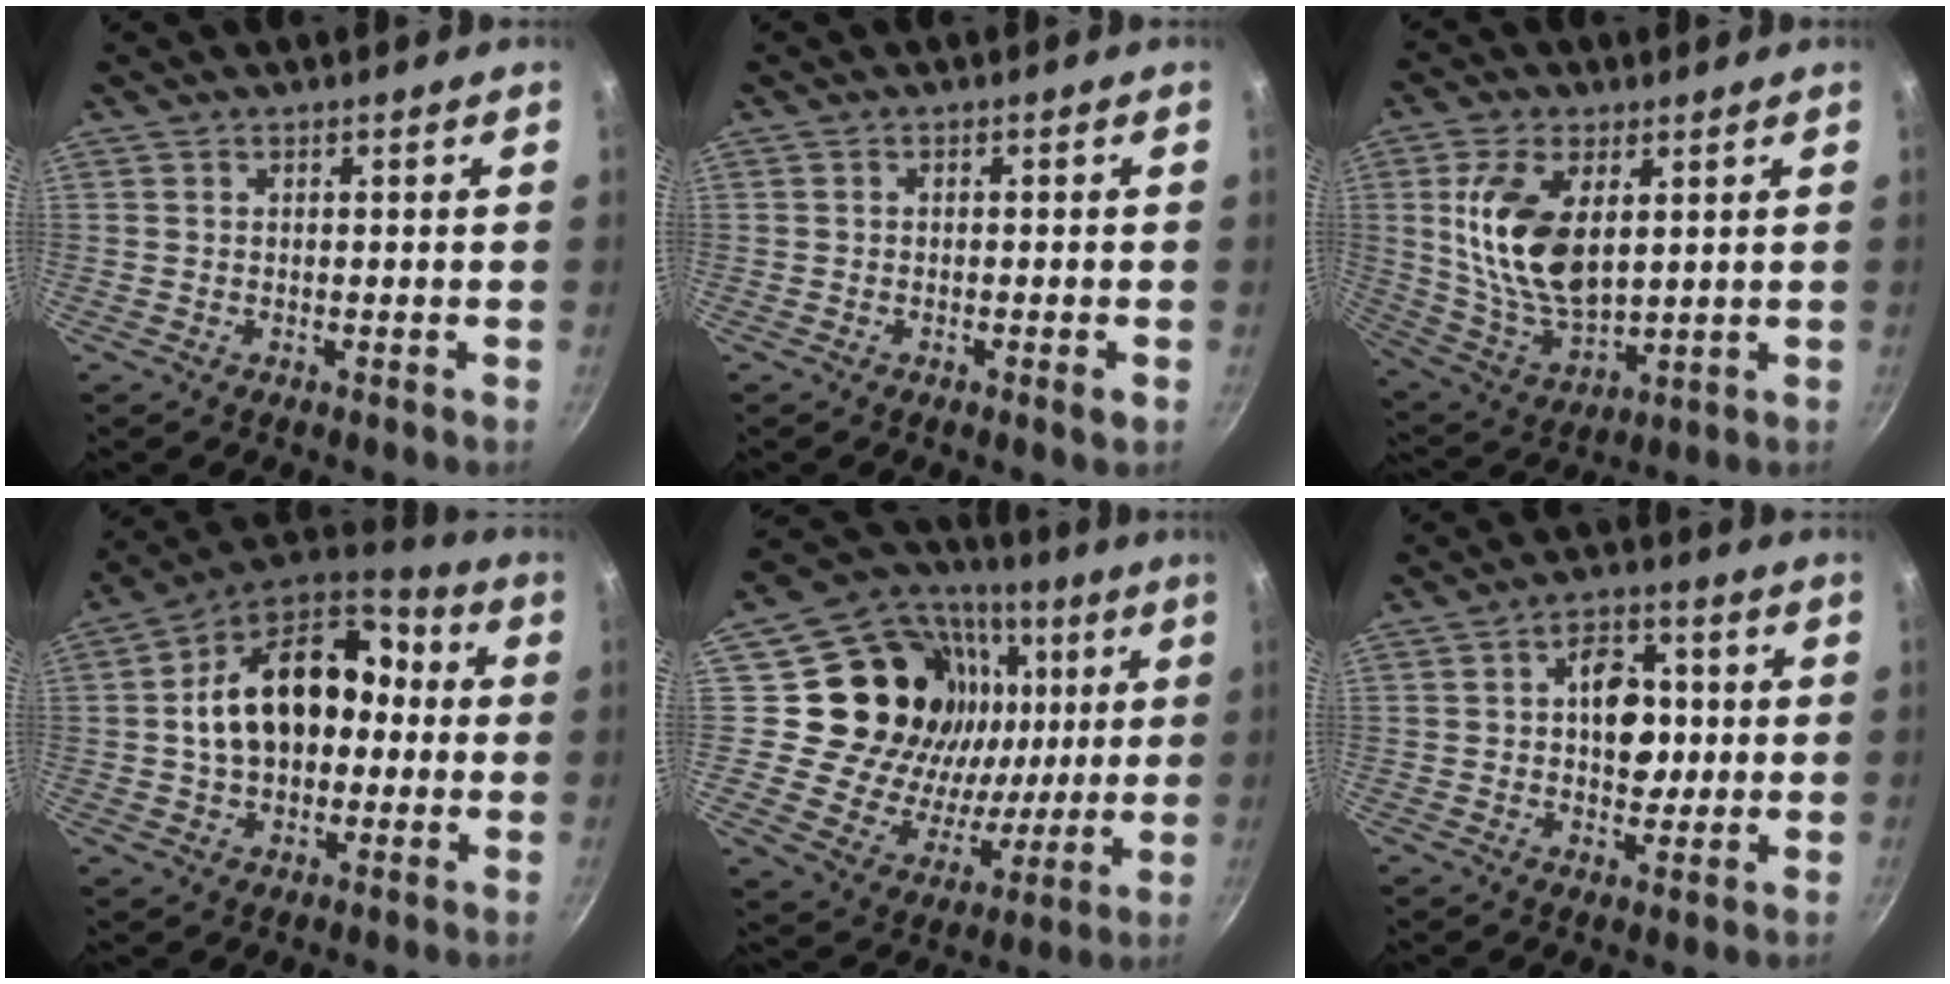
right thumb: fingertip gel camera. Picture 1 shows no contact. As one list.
[{"total": 1.5, "force": [-0.7, 0.3, 1.3], "torque": [-0.028, 0.002, -0.013]}, {"total": 15.8, "force": [3.8, 8.6, 12.7], "torque": [-0.233, -0.023, 0.084]}, {"total": 20.5, "force": [0.7, 14.2, 14.7], "torque": [-0.228, 0.053, 0.001]}, {"total": 26.4, "force": [6.1, 20.6, 15.3], "torque": [-0.224, -0.001, 0.112]}, {"total": 9.6, "force": [0.7, 6.7, 6.9], "torque": [-0.059, 0.008, 0.004]}]